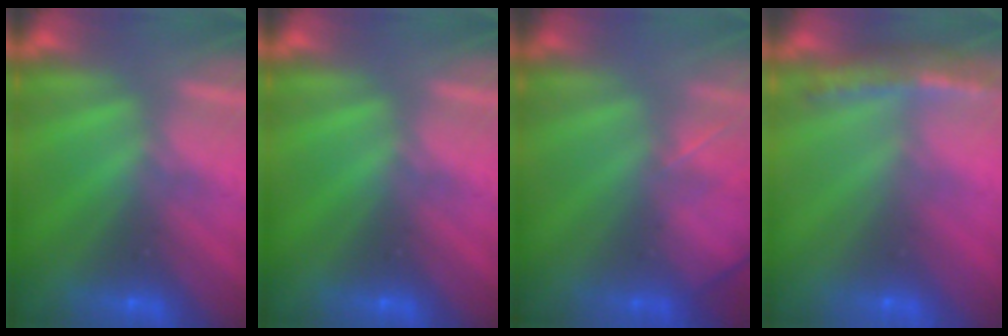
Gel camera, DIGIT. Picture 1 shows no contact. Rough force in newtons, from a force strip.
{"total": 0.0}
{"total": 2.0}
{"total": 9.7}